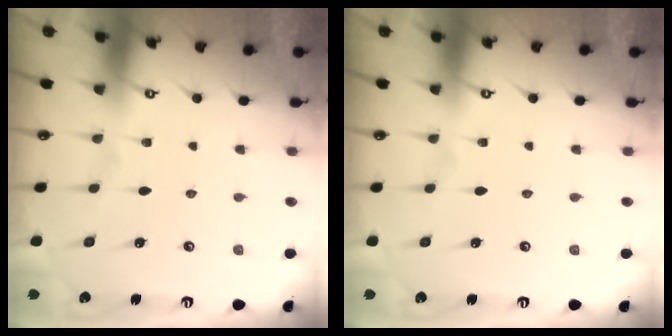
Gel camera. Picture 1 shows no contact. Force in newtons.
{"total": 0.0}